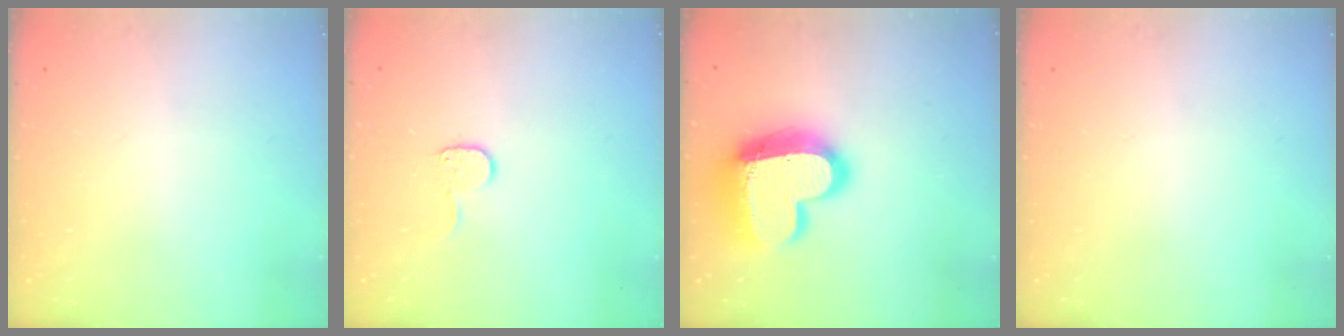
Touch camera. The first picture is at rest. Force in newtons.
{"total": 5.5, "press": 5.5, "slide": 0.5}
{"total": 18.9, "press": 18.8, "slide": 1.5}
{"total": 0.0}